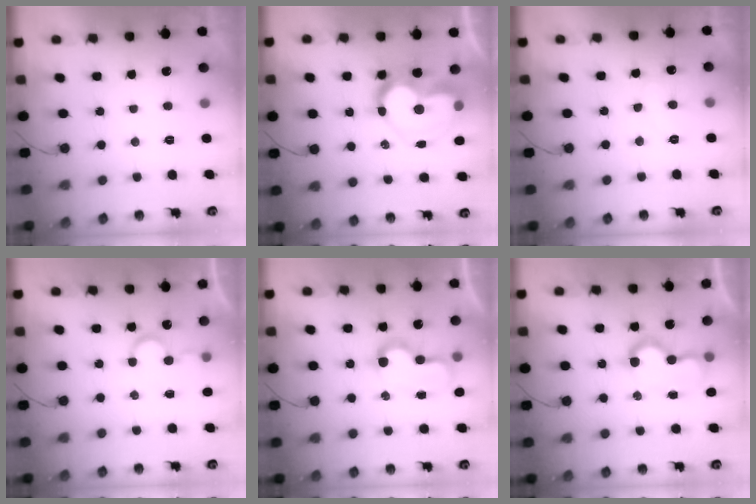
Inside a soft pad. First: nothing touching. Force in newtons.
{"total": 17.7, "press": 17.7, "slide": 1.6}
{"total": 7.3, "press": 7.3, "slide": 0.3}
{"total": 6.8, "press": 6.7, "slide": 0.5}
{"total": 8.1, "press": 8.1, "slide": 0.2}
{"total": 8.5, "press": 8.5, "slide": 0.2}